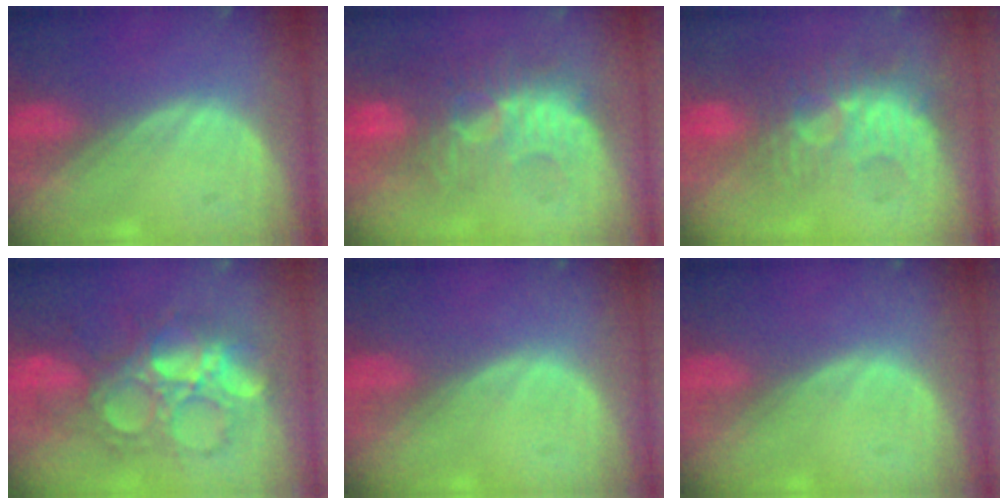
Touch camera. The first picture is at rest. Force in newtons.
{"total": 9.3, "press": 8.9, "slide": 2.8}
{"total": 9.6, "press": 8.5, "slide": 4.4}
{"total": 9.5, "press": 9.5, "slide": 0.2}
{"total": 0.0}
{"total": 0.0}